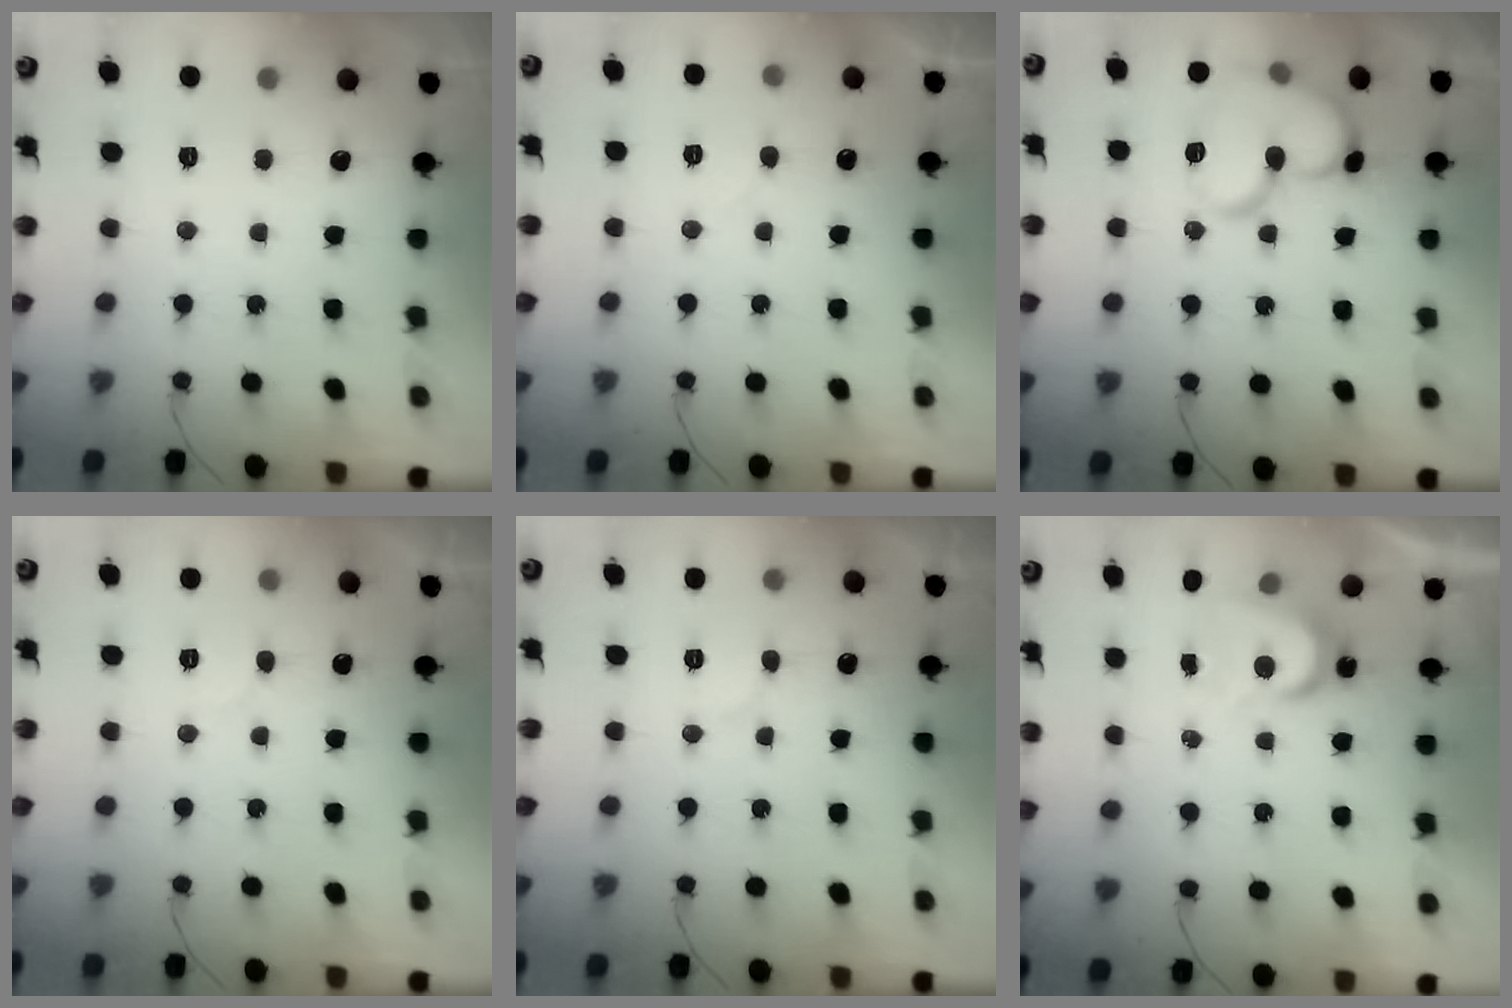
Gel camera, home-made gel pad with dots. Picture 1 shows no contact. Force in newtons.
{"total": 4.7, "press": 4.7, "slide": 0.3}
{"total": 14.2, "press": 14.2, "slide": 0.7}
{"total": 4.6, "press": 4.6, "slide": 0.5}
{"total": 5.3, "press": 5.3, "slide": 0.6}
{"total": 4.8, "press": 4.8, "slide": 0.4}